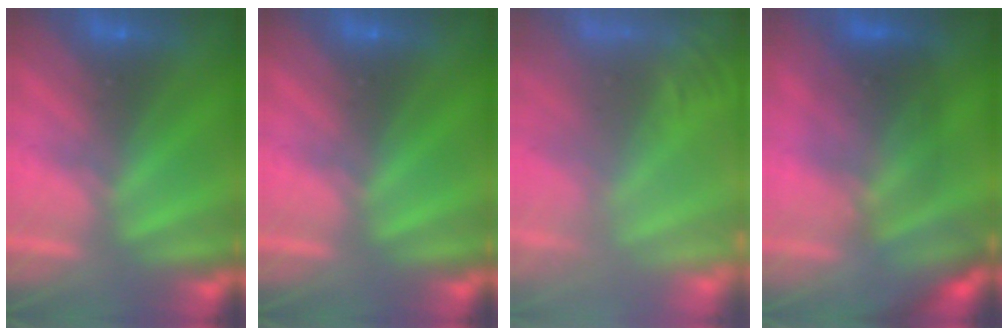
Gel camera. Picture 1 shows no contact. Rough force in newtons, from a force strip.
{"total": 0.0}
{"total": 7.2}
{"total": 2.6}